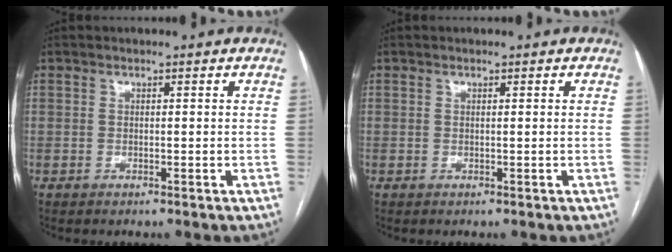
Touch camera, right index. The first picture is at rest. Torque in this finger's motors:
{"motor_torque": [-0.05, -0.02, 0.08, 0.01]}